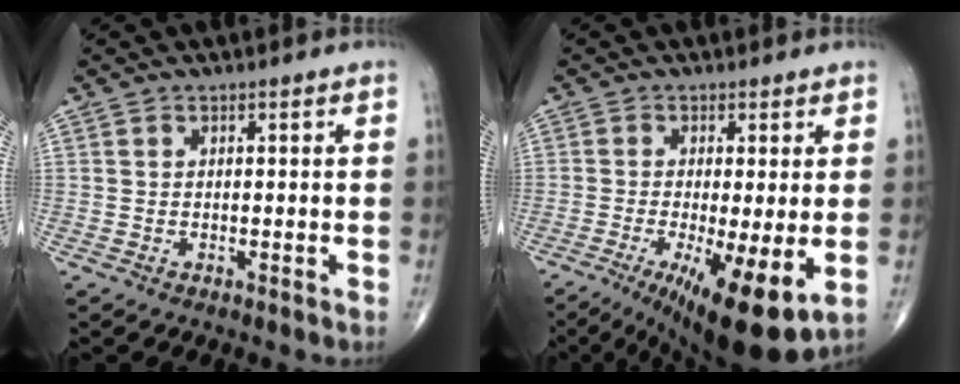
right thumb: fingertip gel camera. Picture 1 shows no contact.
{"total": 13.3, "force": [-3.9, 3.3, 12.3], "torque": [-0.186, -0.022, -0.051]}